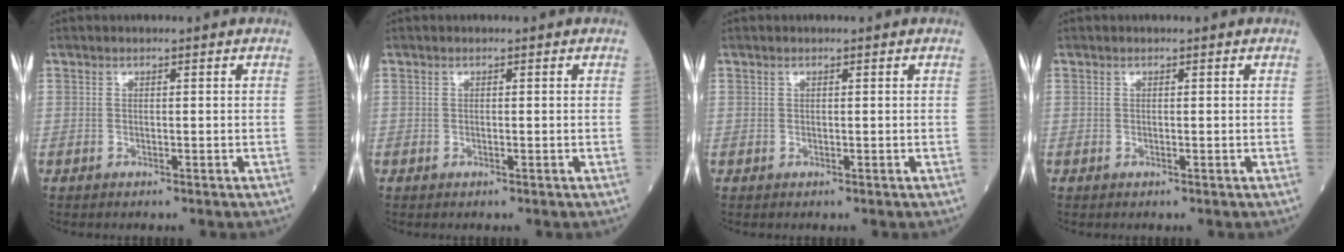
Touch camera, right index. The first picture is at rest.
{"total": 0.0}
{"total": 0.0}
{"total": 0.0}